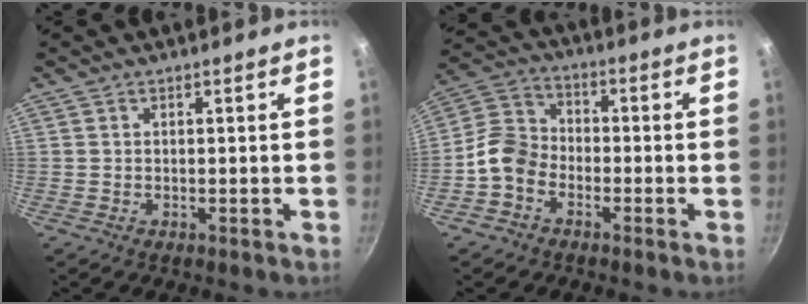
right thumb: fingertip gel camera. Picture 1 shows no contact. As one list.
[{"total": 8.4, "force": [-3.7, 6.2, 4.3], "torque": [-0.065, 0.038, -0.092]}]